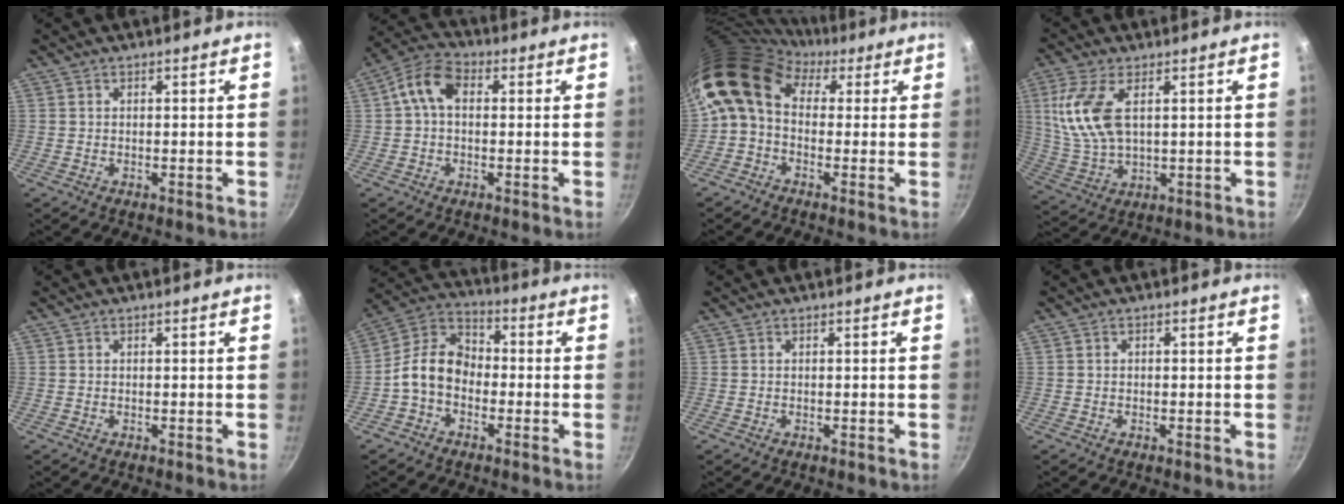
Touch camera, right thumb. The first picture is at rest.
{"total": 7.7, "force": [1.1, 5.1, 5.7], "torque": [-0.103, 0.024, 0.004]}
{"total": 12.7, "force": [2.1, 9.5, 8.2], "torque": [-0.153, 0.029, 0.009]}
{"total": 12.0, "force": [3.2, 6.0, 9.9], "torque": [-0.205, -0.002, 0.073]}
{"total": 0.0}
{"total": 10.2, "force": [-2.5, 7.5, 6.5], "torque": [-0.092, 0.043, -0.073]}
{"total": 0.0}
{"total": 0.6, "force": [0.1, 0.4, 0.3], "torque": [-0.004, 0.004, 0.001]}